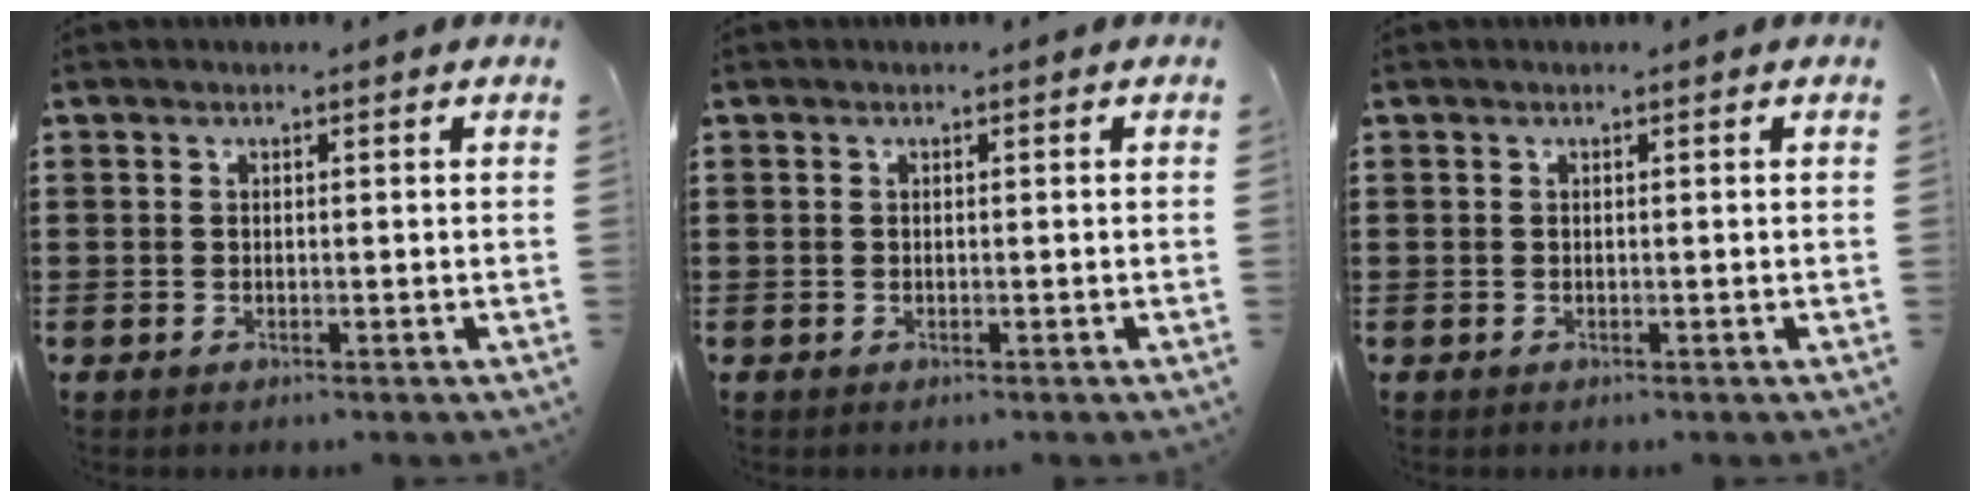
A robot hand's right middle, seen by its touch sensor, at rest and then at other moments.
{"total": 0.0}
{"total": 0.0}